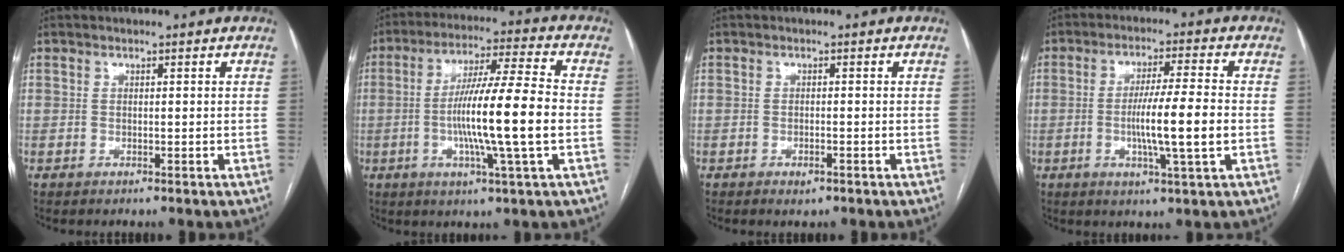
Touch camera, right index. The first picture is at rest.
{"total": 14.0, "force": [-2.0, -0.6, 13.9], "torque": [-0.247, -0.001, -0.042]}
{"total": 1.4, "force": [-0.9, 0.6, 0.9], "torque": [-0.015, -0.001, -0.009]}
{"total": 9.1, "force": [-1.4, -0.3, 9.0], "torque": [-0.160, -0.004, -0.025]}